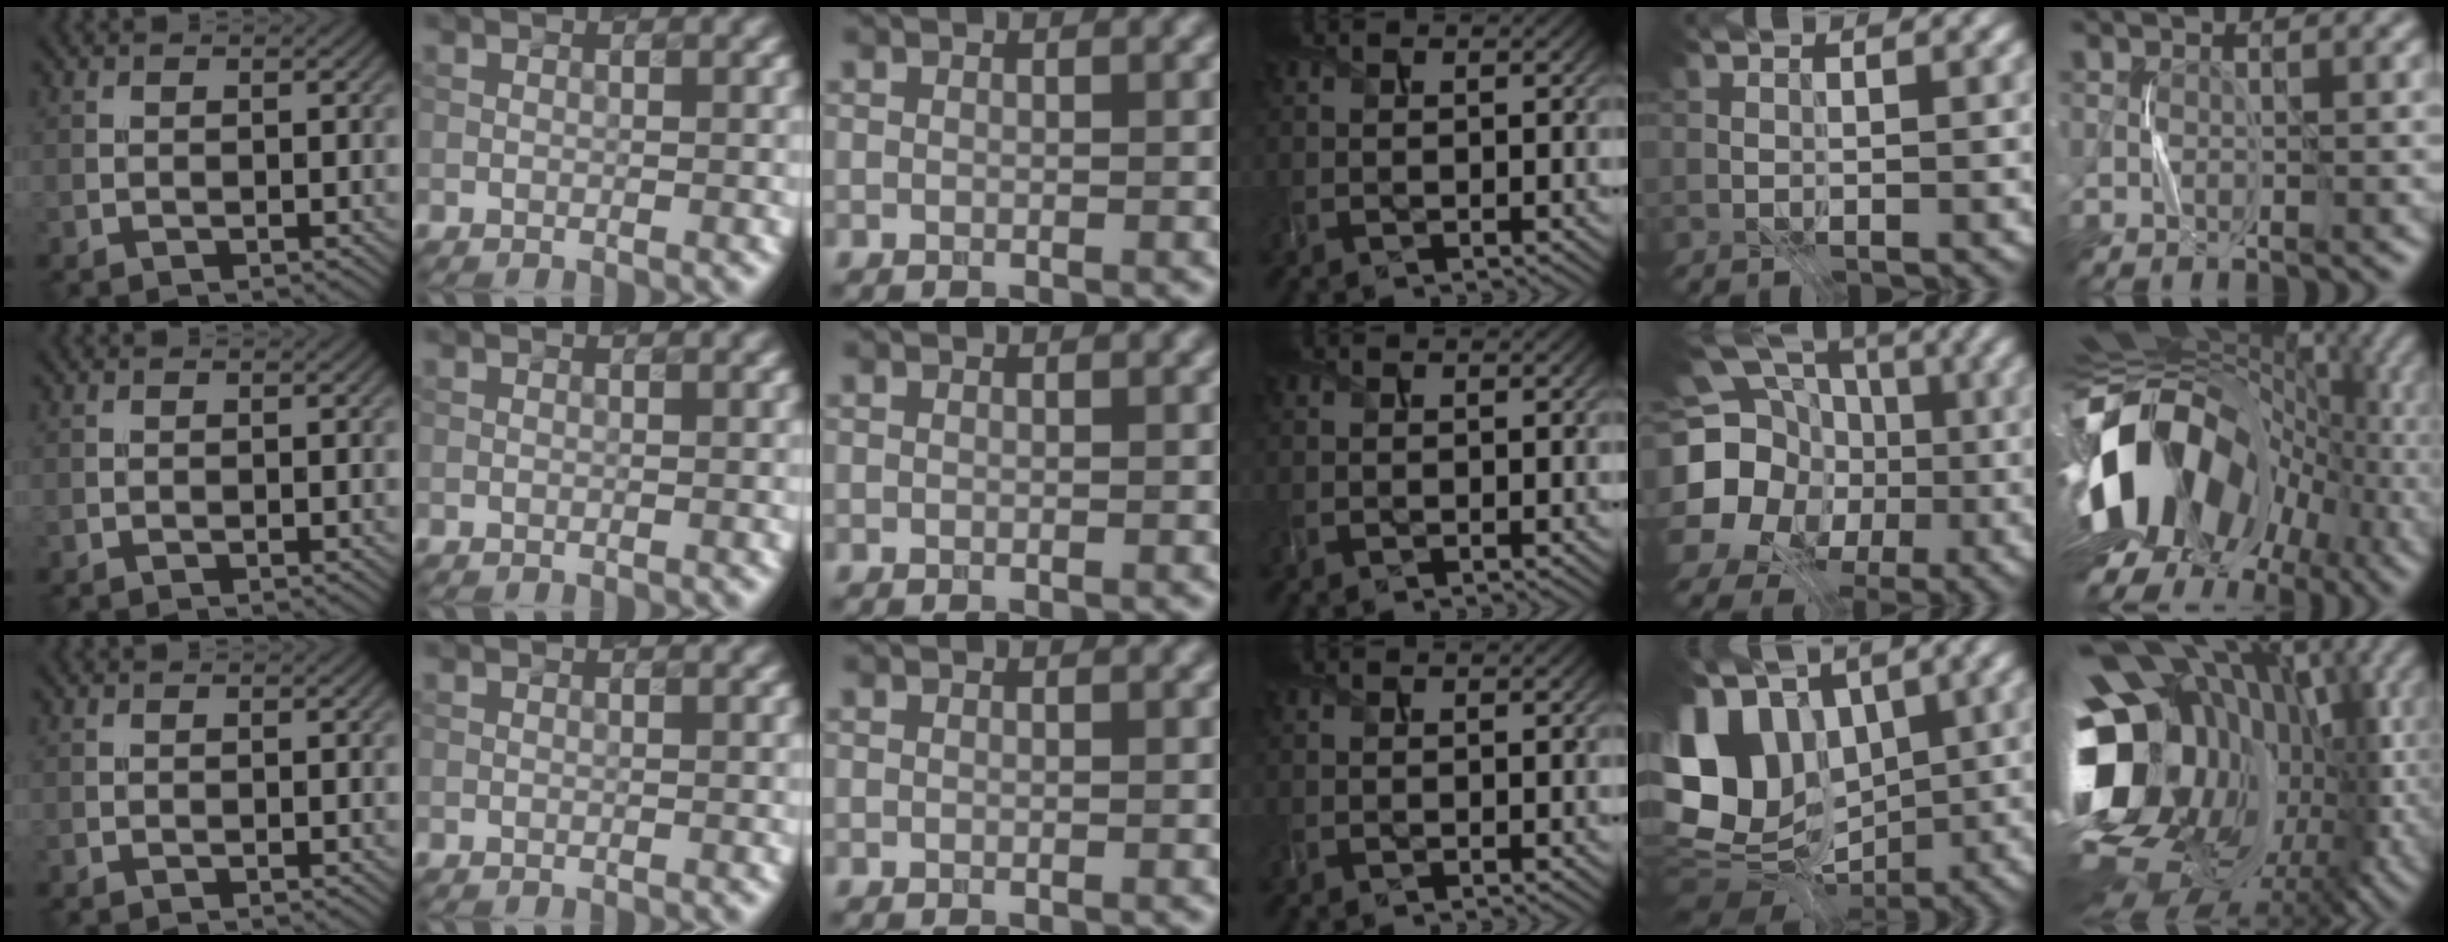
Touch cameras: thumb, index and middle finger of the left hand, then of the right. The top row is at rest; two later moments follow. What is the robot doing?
{"motion": "press", "object": "stapler"}